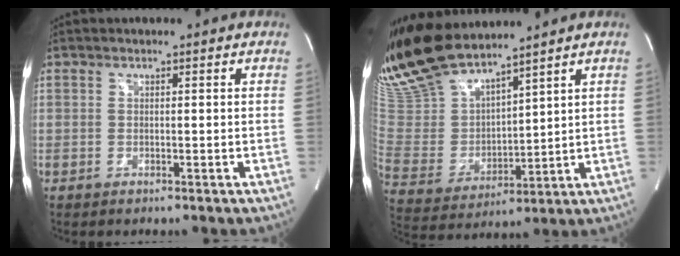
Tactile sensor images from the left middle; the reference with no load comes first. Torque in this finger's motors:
{"motor_torque": [0.37, -0.35, 1.05, 0.21]}